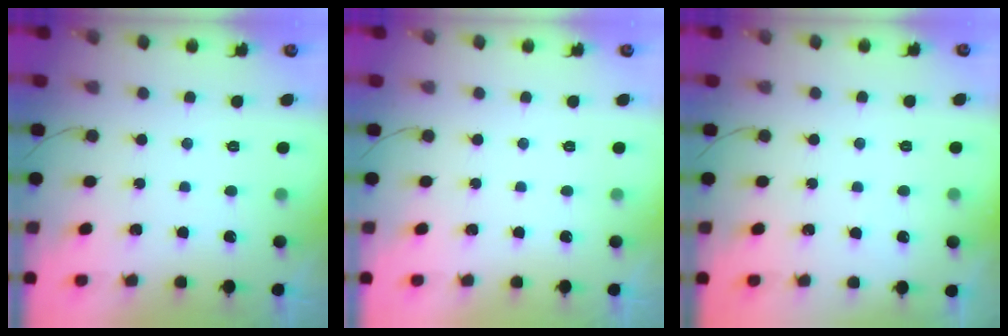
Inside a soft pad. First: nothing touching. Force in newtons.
{"total": 0.0}
{"total": 1.1, "press": 1.1, "slide": 0.2}